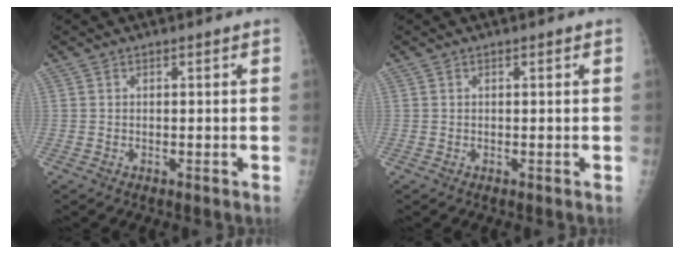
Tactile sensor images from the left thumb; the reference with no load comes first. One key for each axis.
{"total": 0.0}